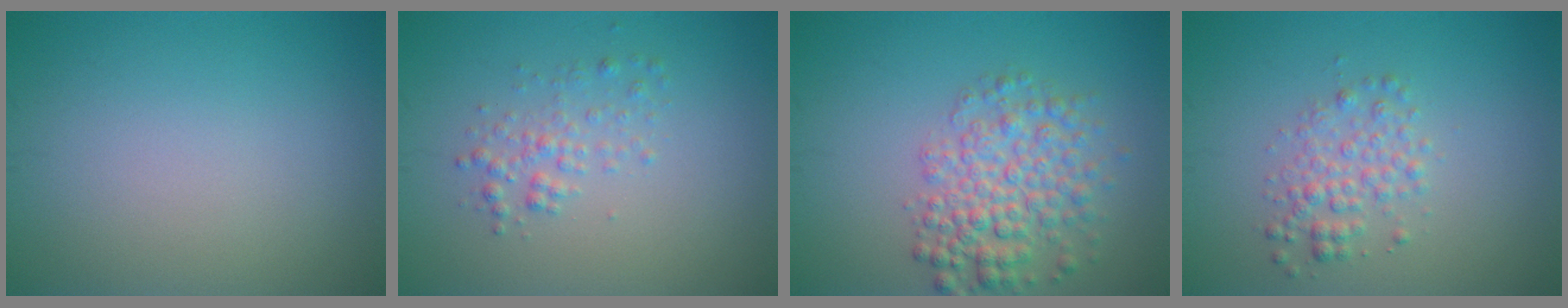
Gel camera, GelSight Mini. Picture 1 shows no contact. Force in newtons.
{"total": 1.8, "press": 1.8, "slide": 0.0}
{"total": 5.0, "press": 5.0, "slide": 0.2}
{"total": 2.5, "press": 2.5, "slide": 0.1}